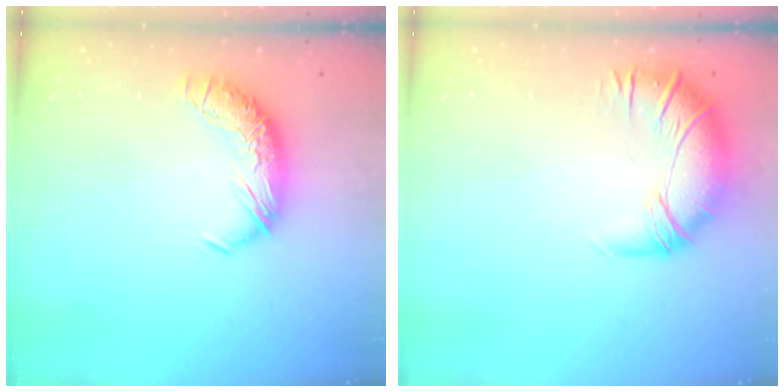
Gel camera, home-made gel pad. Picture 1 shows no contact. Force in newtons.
{"total": 3.4, "press": 2.6, "slide": 2.1}